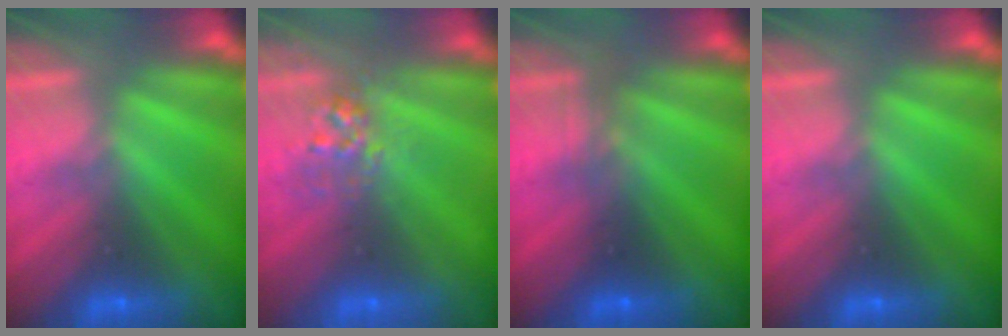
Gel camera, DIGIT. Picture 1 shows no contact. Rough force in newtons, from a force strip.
{"total": 2.7}
{"total": 2.3}
{"total": 0.0}